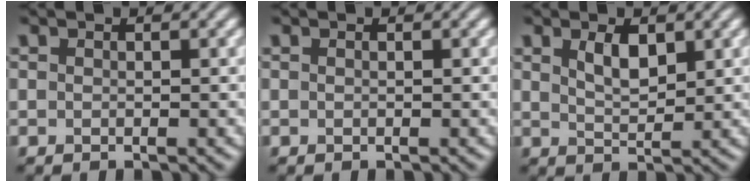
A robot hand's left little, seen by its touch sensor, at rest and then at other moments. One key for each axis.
{"total": 0.0}
{"total": 2.4, "fx": 1.3, "fy": 1.0, "fz": 1.8, "tx": -0.038, "ty": -0.002, "tz": 0.026}